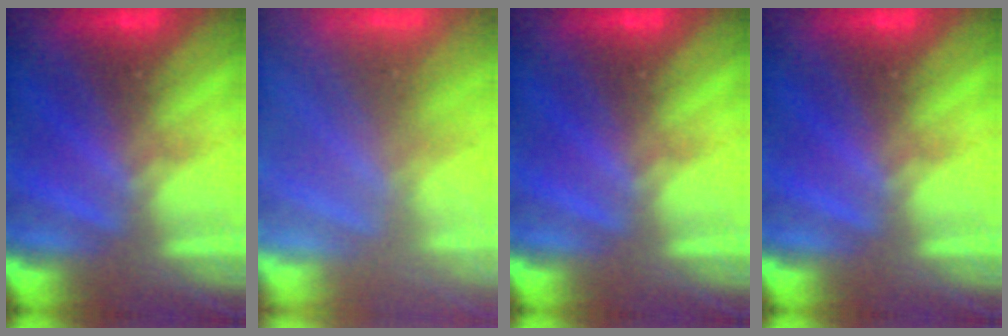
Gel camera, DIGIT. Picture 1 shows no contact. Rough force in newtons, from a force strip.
{"total": 5.7}
{"total": 0.0}
{"total": 0.0}